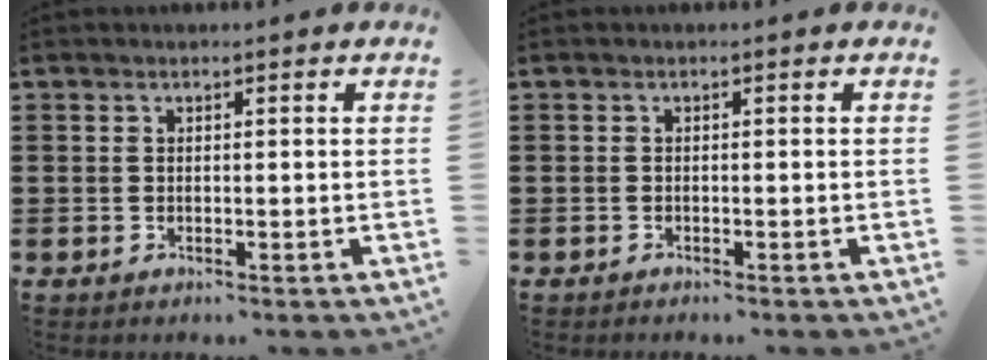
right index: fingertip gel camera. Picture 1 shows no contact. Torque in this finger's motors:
{"motor_torque": [-0.20, 0.14, 0.00, 0.00]}